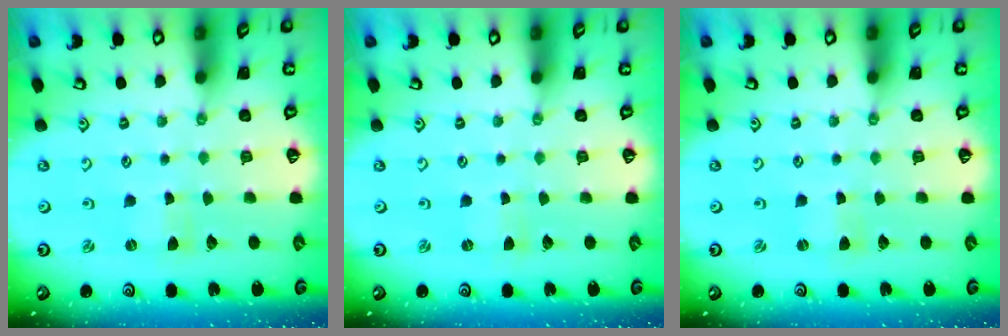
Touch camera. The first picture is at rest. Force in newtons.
{"total": 0.0}
{"total": 0.0}